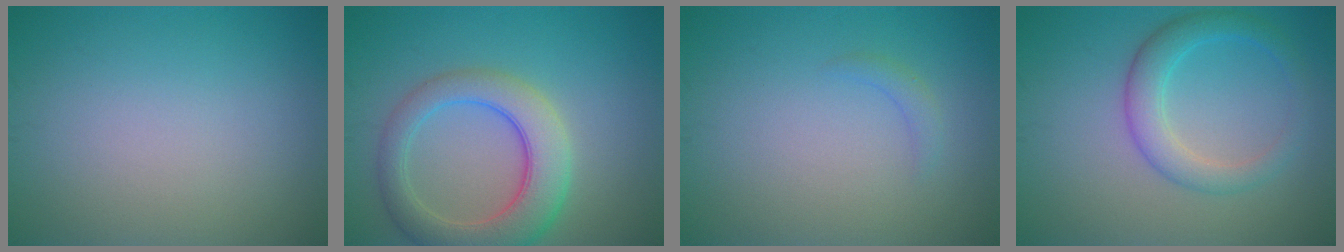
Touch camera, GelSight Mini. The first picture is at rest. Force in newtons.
{"total": 6.5, "press": 6.5, "slide": 0.5}
{"total": 1.0, "press": 1.0, "slide": 0.1}
{"total": 2.6, "press": 2.6, "slide": 0.2}